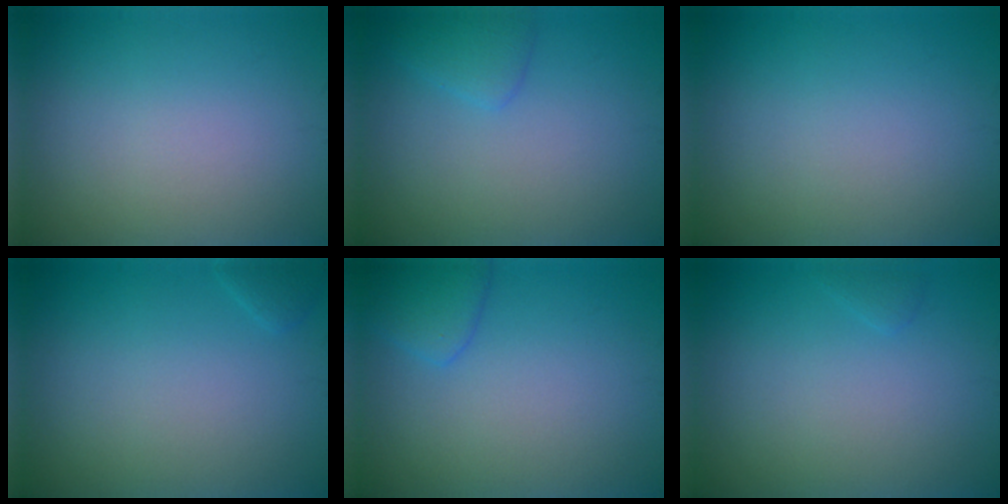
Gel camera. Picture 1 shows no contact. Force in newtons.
{"total": 1.6, "press": 1.6, "slide": 0.1}
{"total": 0.0}
{"total": 0.7, "press": 0.7, "slide": 0.1}
{"total": 2.4, "press": 2.4, "slide": 0.2}
{"total": 0.6, "press": 0.6, "slide": 0.1}